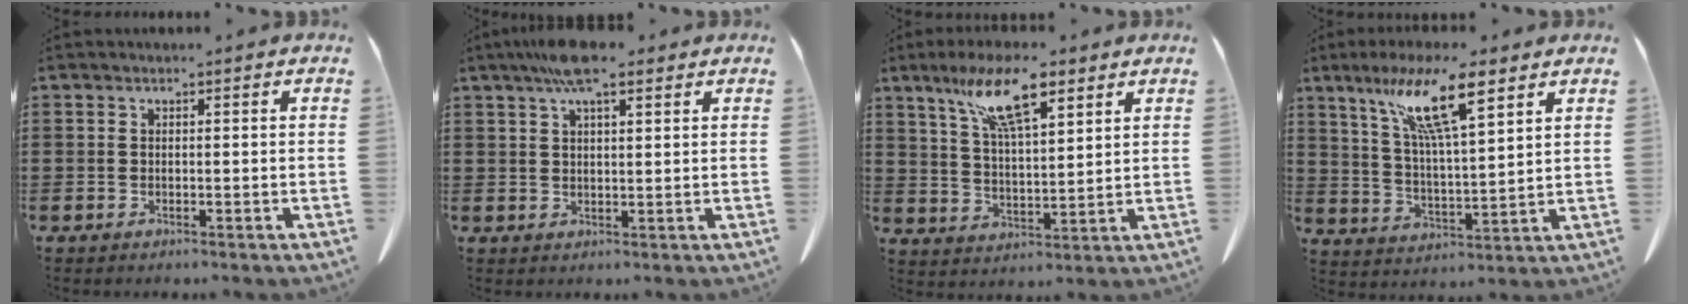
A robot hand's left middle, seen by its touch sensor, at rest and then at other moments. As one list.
[{"total": 6.3, "force": [3.9, 1.6, 4.6], "torque": [-0.100, 0.006, 0.070]}, {"total": 10.4, "force": [6.8, 2.8, 7.4], "torque": [-0.150, -0.007, 0.118]}, {"total": 11.9, "force": [7.7, 1.9, 8.8], "torque": [-0.189, -0.012, 0.132]}]